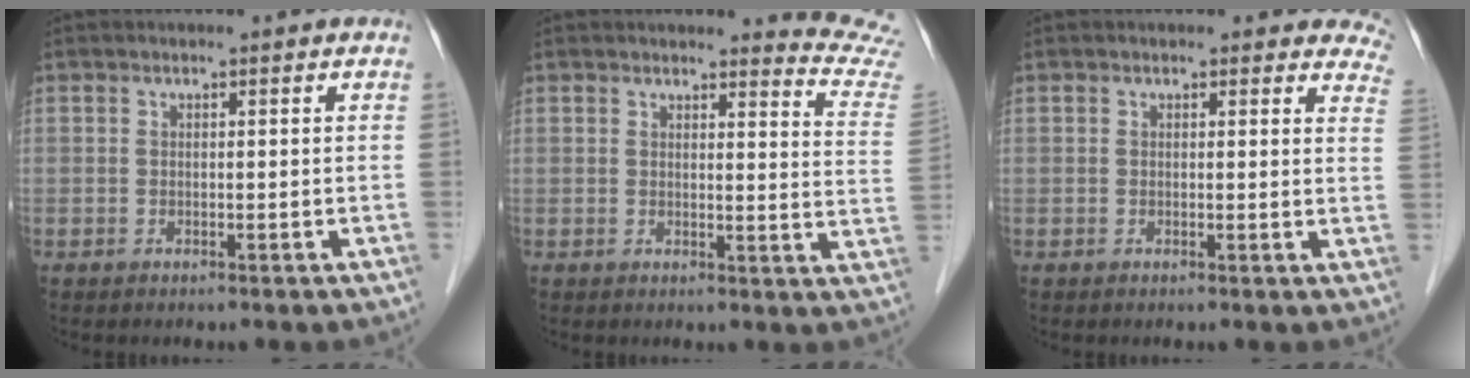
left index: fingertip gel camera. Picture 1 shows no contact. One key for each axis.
{"total": 8.9, "fx": 8.9, "fy": -1.1, "fz": -0.1, "tx": 0.004, "ty": -0.103, "tz": 0.074}
{"total": 7.1, "fx": 6.5, "fy": 2.4, "fz": 1.5, "tx": 0.022, "ty": -0.016, "tz": 0.033}